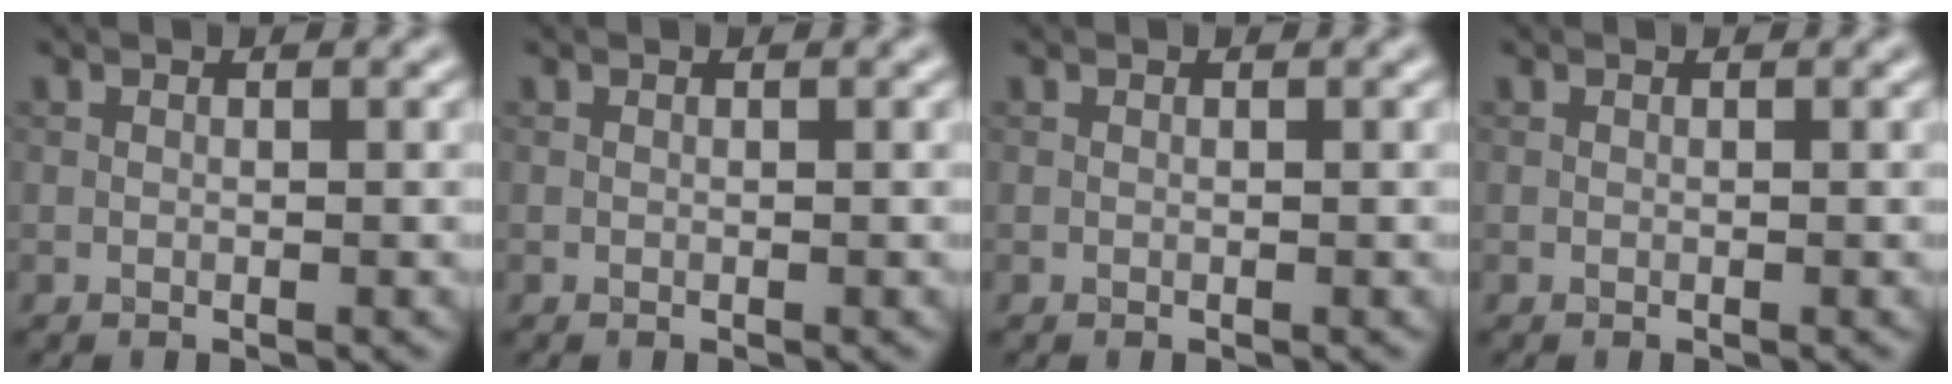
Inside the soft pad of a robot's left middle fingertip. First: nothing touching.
{"total": 0.0}
{"total": 0.0}
{"total": 0.0}